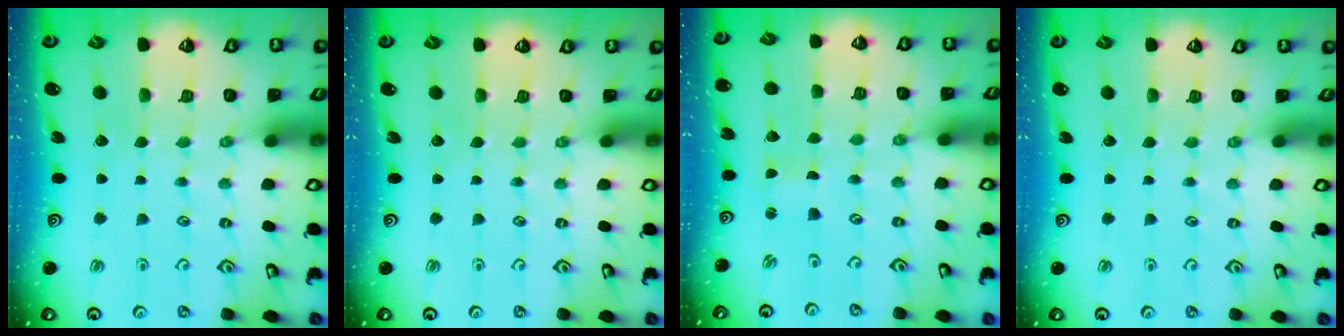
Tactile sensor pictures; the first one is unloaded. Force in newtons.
{"total": 0.0}
{"total": 1.1, "press": 1.1, "slide": 0.0}
{"total": 0.0}